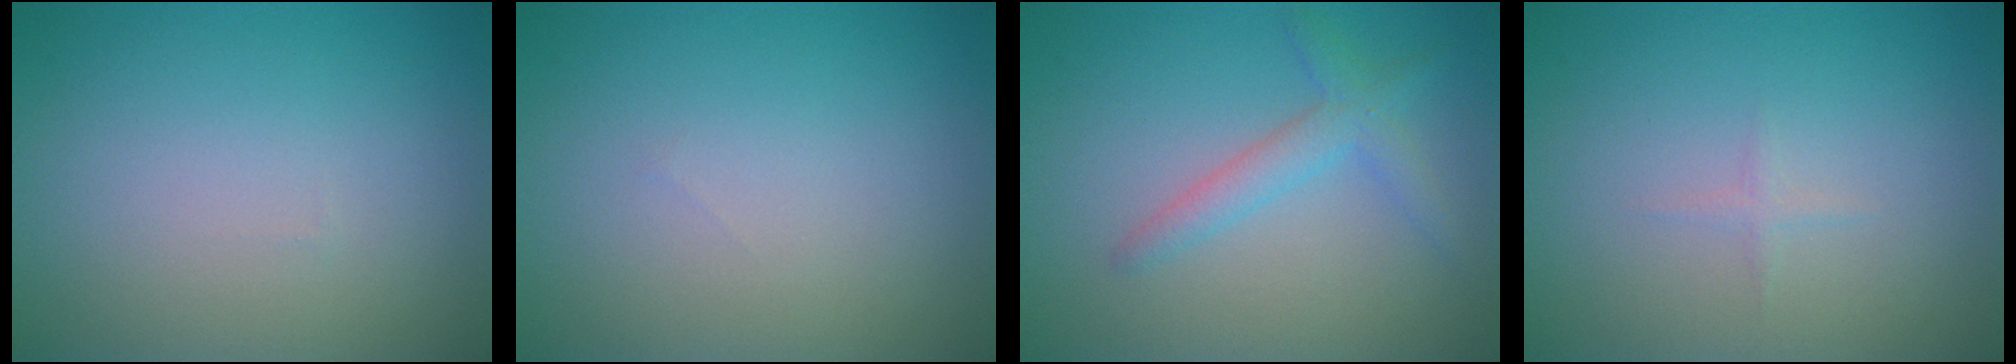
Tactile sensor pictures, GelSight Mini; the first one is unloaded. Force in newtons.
{"total": 0.0}
{"total": 2.4, "press": 2.4, "slide": 0.2}
{"total": 0.6, "press": 0.6, "slide": 0.0}